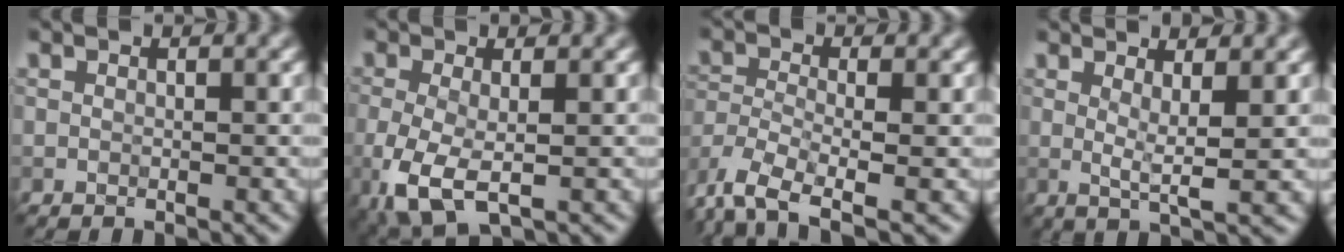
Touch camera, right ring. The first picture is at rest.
{"total": 5.3, "force": [-1.6, 2.5, 4.3], "torque": [-0.115, -0.015, -0.030]}
{"total": 6.0, "force": [-4.2, 2.2, 3.7], "torque": [-0.081, -0.010, -0.089]}
{"total": 2.6, "force": [1.0, 0.4, 2.3], "torque": [-0.041, -0.011, 0.017]}